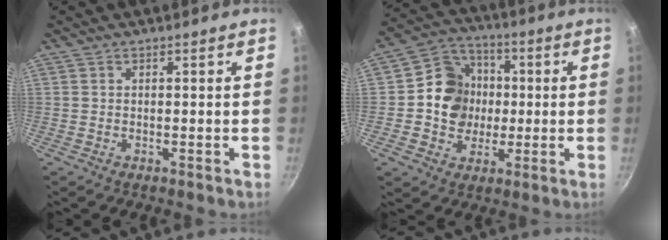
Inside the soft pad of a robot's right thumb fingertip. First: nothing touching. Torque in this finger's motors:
{"motor_torque": [-0.45, 0.81, 0.50, 0.34, 0.04]}